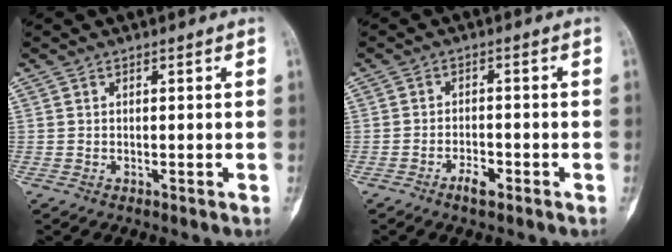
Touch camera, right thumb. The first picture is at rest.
{"total": 3.3, "force": [-2.1, 1.3, 2.1], "torque": [-0.034, 0.017, -0.039]}